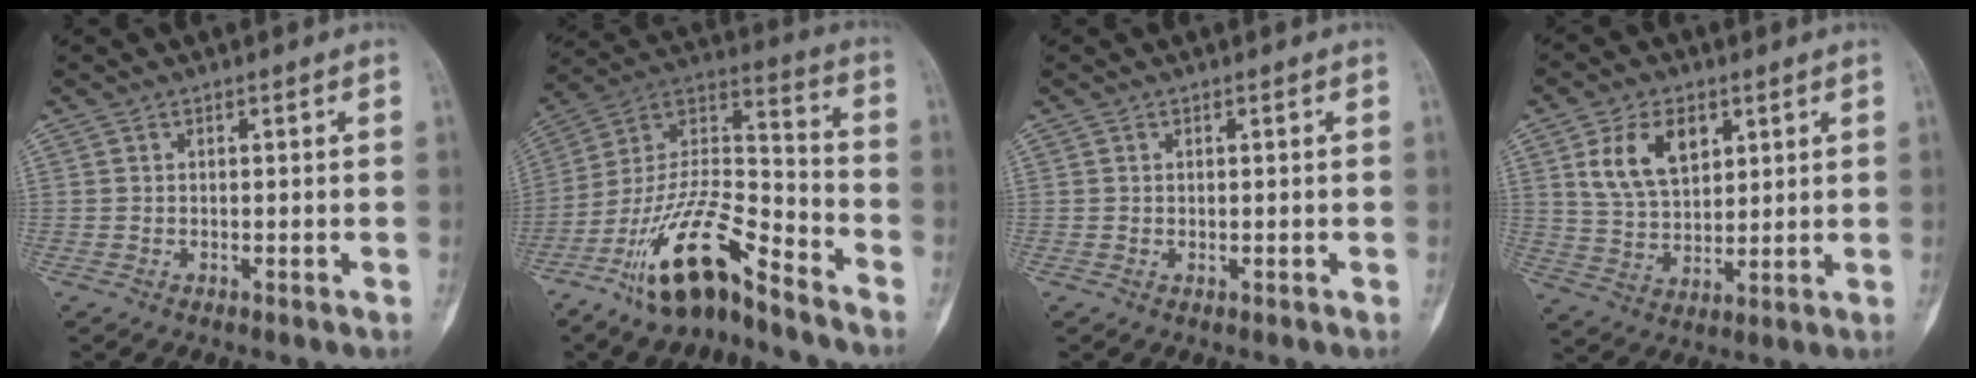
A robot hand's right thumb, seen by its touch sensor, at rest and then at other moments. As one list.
[{"total": 18.3, "force": [-12.3, 5.7, 12.3], "torque": [-0.224, 0.088, -0.228]}, {"total": 0.0}, {"total": 10.8, "force": [4.4, 6.7, 7.3], "torque": [-0.114, -0.014, 0.089]}]